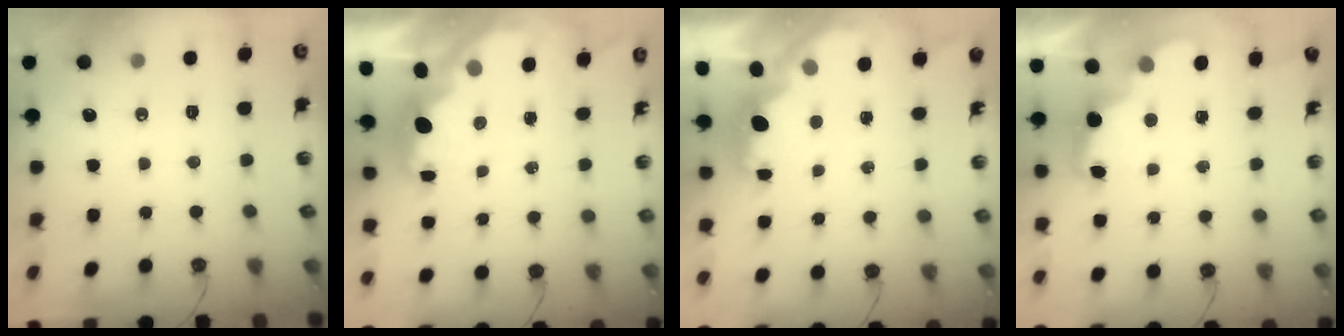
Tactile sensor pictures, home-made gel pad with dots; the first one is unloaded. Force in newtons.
{"total": 3.6, "press": 3.6, "slide": 0.4}
{"total": 2.2, "press": 2.0, "slide": 0.8}
{"total": 3.4, "press": 3.3, "slide": 0.5}